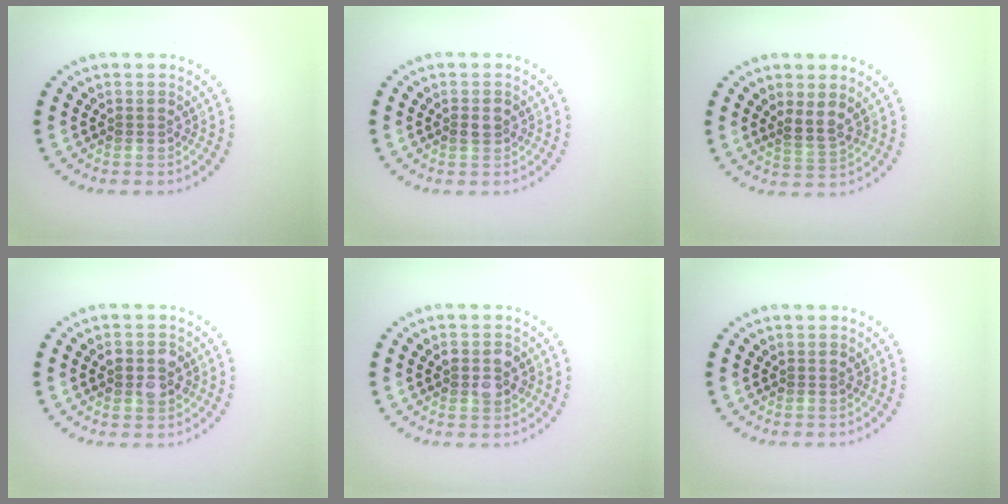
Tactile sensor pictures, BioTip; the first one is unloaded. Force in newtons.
{"total": 1.1, "press": 1.1, "slide": 0.1}
{"total": 1.9, "press": 1.6, "slide": 1.0}
{"total": 2.8, "press": 2.8, "slide": 0.2}
{"total": 2.7, "press": 2.7, "slide": 0.1}
{"total": 0.0}